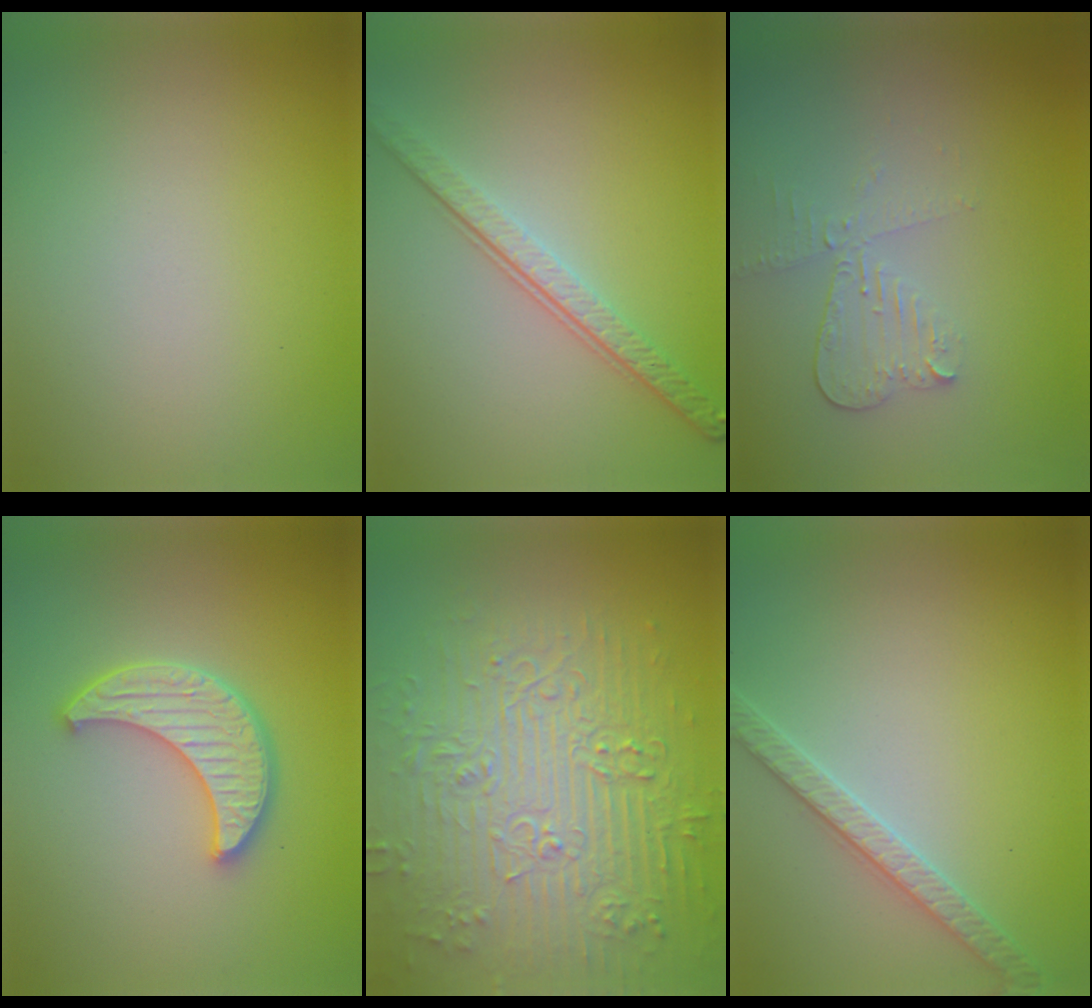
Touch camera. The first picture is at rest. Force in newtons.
{"total": 4.3, "press": 3.0, "slide": 3.1}
{"total": 2.8, "press": 2.5, "slide": 1.3}
{"total": 4.7, "press": 4.1, "slide": 2.4}
{"total": 9.4, "press": 6.8, "slide": 6.5}
{"total": 2.8, "press": 2.8, "slide": 0.4}